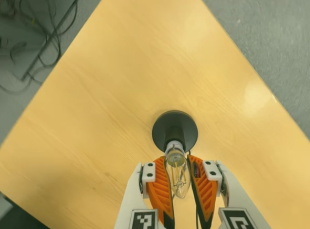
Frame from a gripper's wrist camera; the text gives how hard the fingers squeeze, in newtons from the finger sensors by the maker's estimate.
{"total": 21.7, "left": 21.8, "right": 21.6}